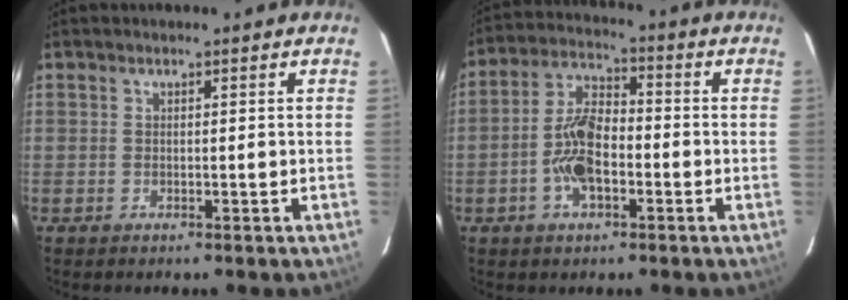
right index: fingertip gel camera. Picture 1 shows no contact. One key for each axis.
{"total": 8.6, "fx": -2.3, "fy": 3.6, "fz": 7.5, "tx": -0.157, "ty": 0.016, "tz": -0.046}